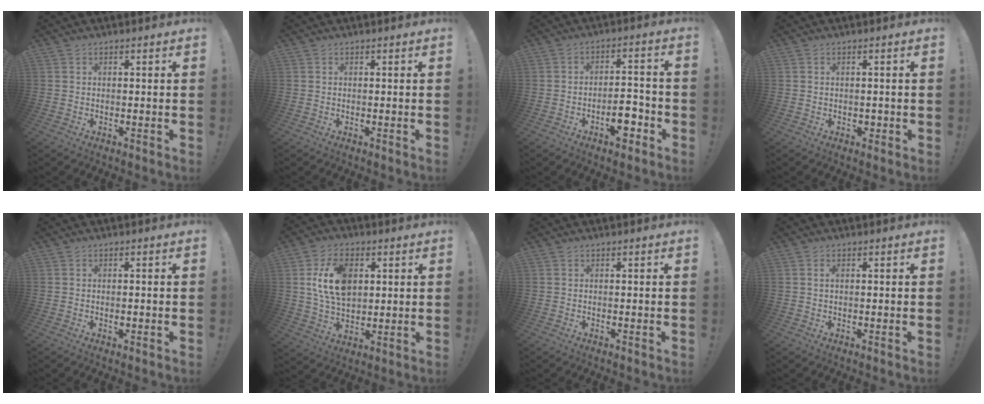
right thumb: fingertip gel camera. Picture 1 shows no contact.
{"total": 0.0}
{"total": 7.5, "force": [-3.8, 3.8, 5.3], "torque": [-0.057, 0.024, -0.063]}
{"total": 1.3, "force": [-0.2, 1.1, 0.5], "torque": [0.000, -0.001, -0.006]}
{"total": 0.5, "force": [0.1, 0.4, 0.3], "torque": [-0.005, 0.000, 0.001]}
{"total": 14.4, "force": [3.6, 9.6, 10.1], "torque": [-0.187, 0.006, 0.068]}
{"total": 0.0}
{"total": 1.3, "force": [0.4, 0.6, 1.1], "torque": [-0.028, 0.005, 0.007]}